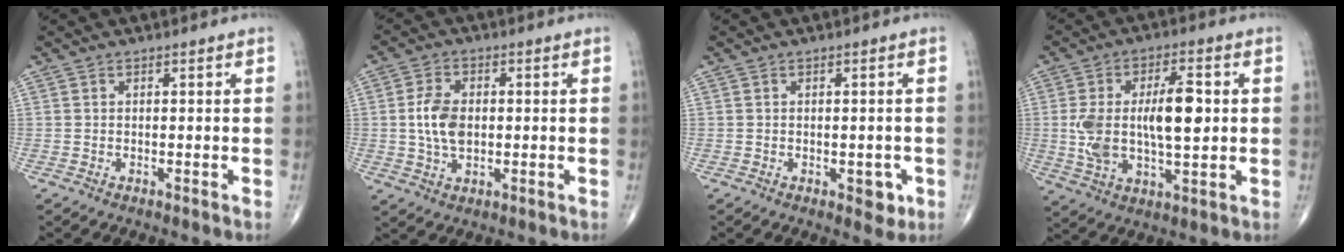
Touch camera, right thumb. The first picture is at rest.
{"total": 7.1, "force": [0.1, 4.5, 5.5], "torque": [-0.100, 0.003, 0.002]}
{"total": 3.2, "force": [-1.0, 1.9, 2.4], "torque": [-0.008, 0.001, -0.009]}
{"total": 14.7, "force": [1.2, 6.5, 13.1], "torque": [-0.238, 0.009, 0.027]}